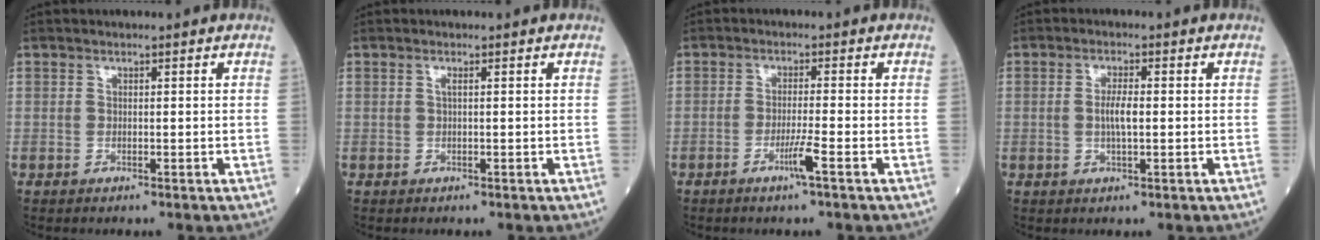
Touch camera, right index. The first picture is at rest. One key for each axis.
{"total": 0.6, "fx": 0.1, "fy": 0.0, "fz": 0.5, "tx": -0.014, "ty": 0.000, "tz": 0.002}
{"total": 3.2, "fx": -1.7, "fy": -0.6, "fz": 2.7, "tx": -0.055, "ty": -0.006, "tz": -0.035}
{"total": 3.3, "fx": -0.1, "fy": 0.6, "fz": 3.2, "tx": -0.064, "ty": 0.000, "tz": -0.002}